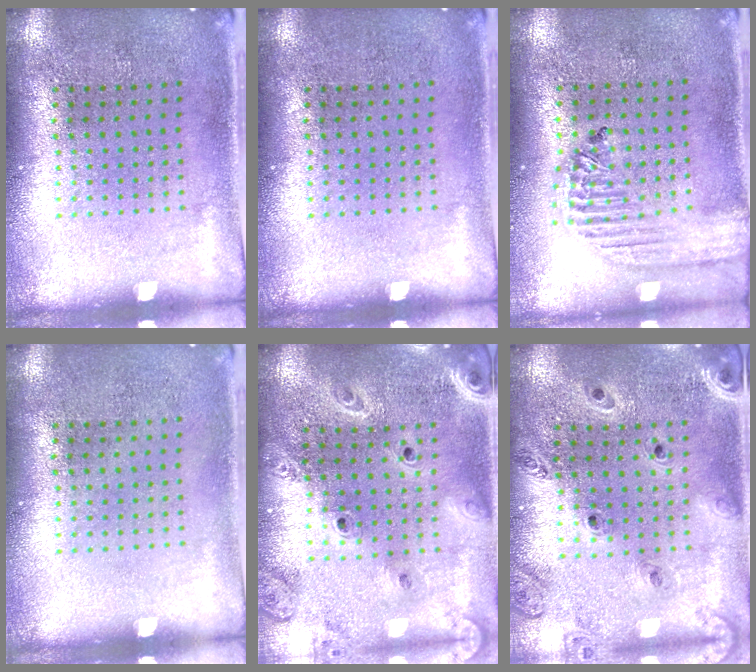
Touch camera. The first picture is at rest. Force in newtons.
{"total": 0.0}
{"total": 1.9, "press": 1.7, "slide": 0.7}
{"total": 0.0}
{"total": 2.5, "press": 2.2, "slide": 1.2}
{"total": 1.3, "press": 1.3, "slide": 0.2}